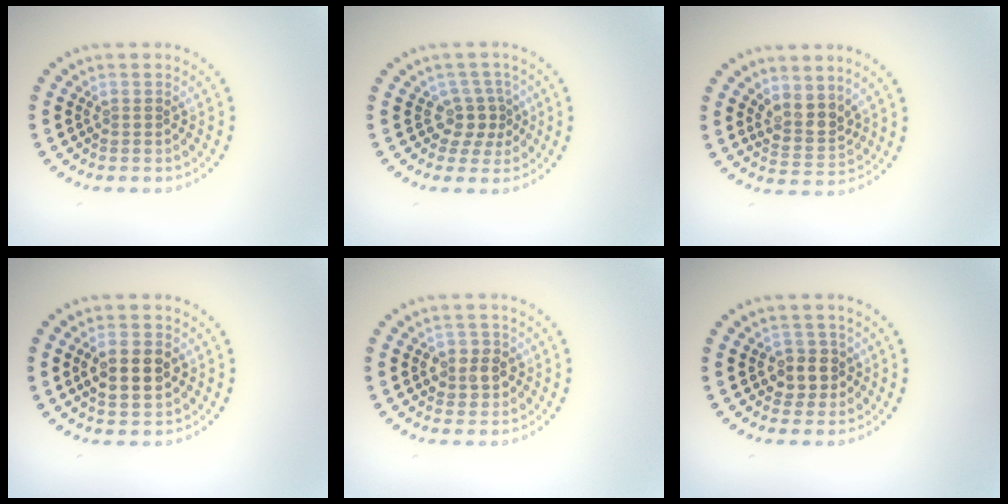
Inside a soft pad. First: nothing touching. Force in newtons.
{"total": 2.5, "press": 1.8, "slide": 1.7}
{"total": 2.7, "press": 2.1, "slide": 1.6}
{"total": 3.6, "press": 3.6, "slide": 0.1}
{"total": 2.4, "press": 2.3, "slide": 0.5}
{"total": 2.5, "press": 2.3, "slide": 0.9}